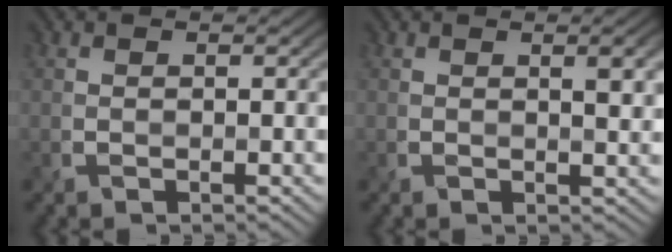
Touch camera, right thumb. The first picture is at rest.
{"total": 2.7, "force": [0.8, 0.6, 2.5], "torque": [-0.036, 0.005, 0.014]}